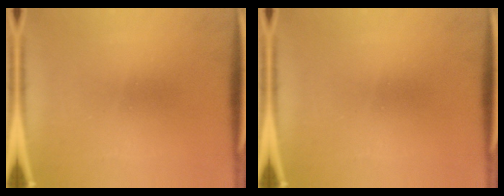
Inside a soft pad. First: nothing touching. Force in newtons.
{"total": 0.0}